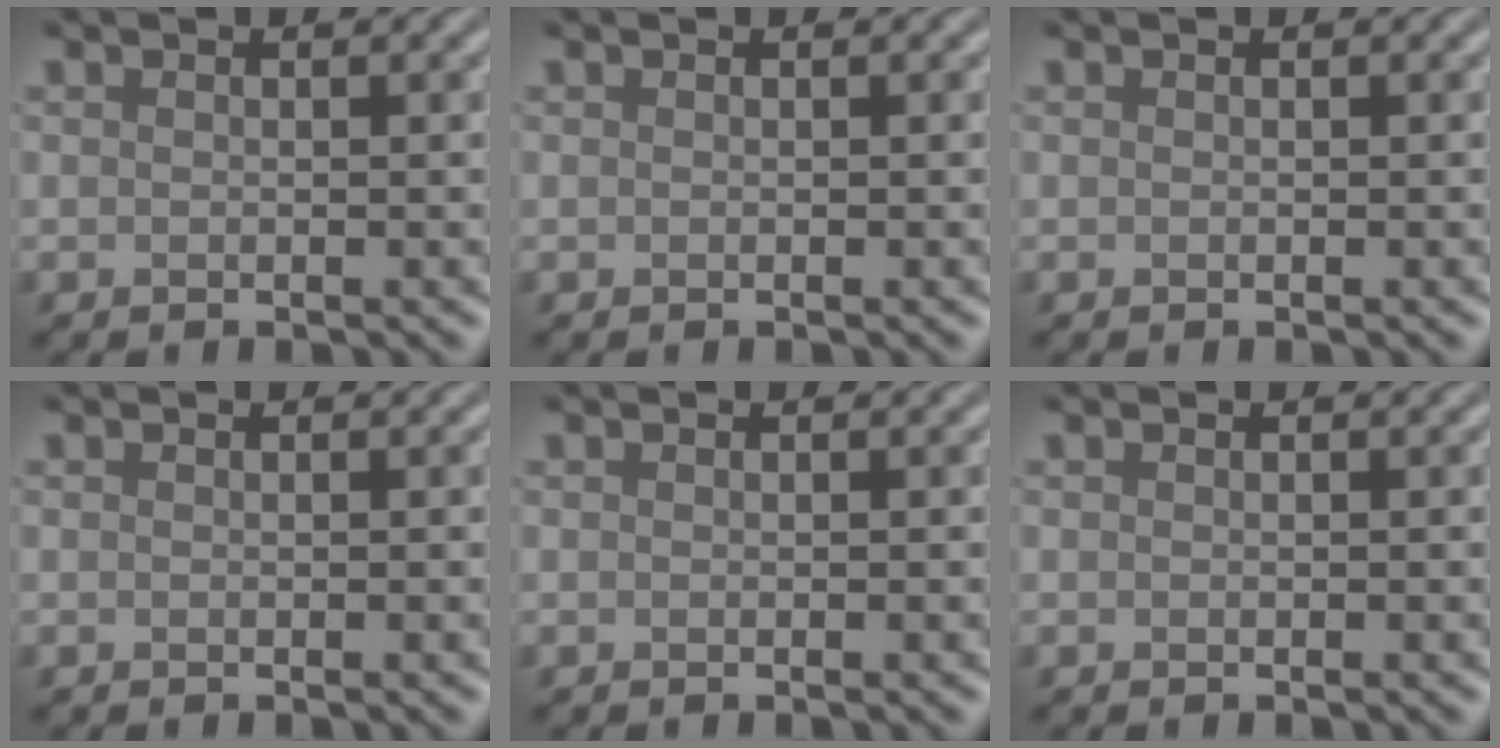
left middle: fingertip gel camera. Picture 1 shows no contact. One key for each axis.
{"total": 0.0}
{"total": 0.0}
{"total": 0.0}
{"total": 0.0}
{"total": 0.0}